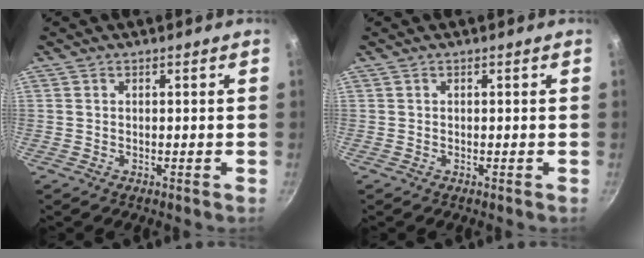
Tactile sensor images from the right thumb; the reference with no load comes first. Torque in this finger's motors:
{"motor_torque": [-0.08, 0.07, 0.06, 0.02, 0.00]}